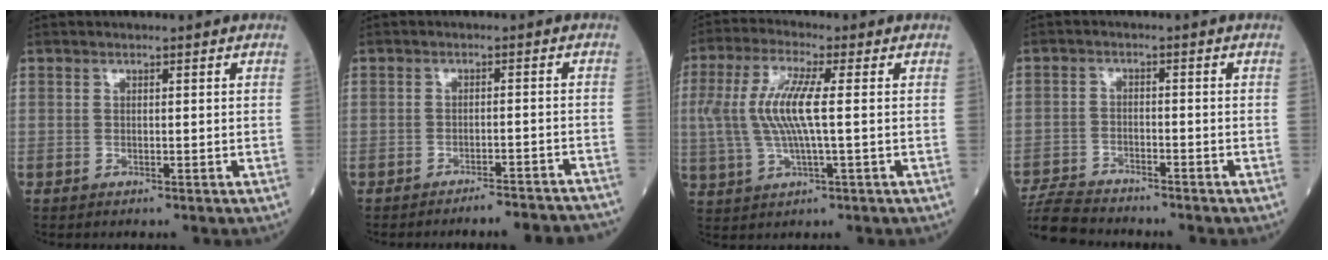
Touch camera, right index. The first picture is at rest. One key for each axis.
{"total": 10.0, "fx": -9.7, "fy": 0.5, "fz": 2.4, "tx": -0.006, "ty": 0.003, "tz": -0.113}
{"total": 9.3, "fx": 0.7, "fy": 1.4, "fz": 9.2, "tx": -0.208, "ty": 0.010, "tz": 0.012}
{"total": 7.6, "fx": -7.3, "fy": 1.3, "fz": 1.5, "tx": -0.027, "ty": -0.014, "tz": -0.134}